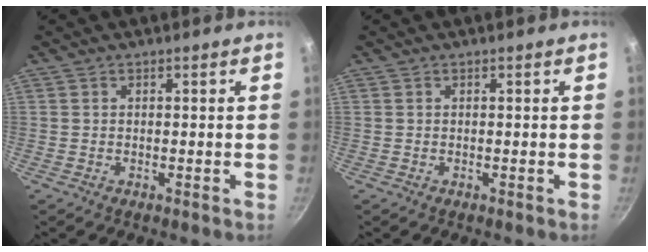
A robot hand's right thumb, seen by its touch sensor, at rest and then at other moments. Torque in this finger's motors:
{"motor_torque": [-0.23, 0.23, -0.13, 0.11, 0.00]}